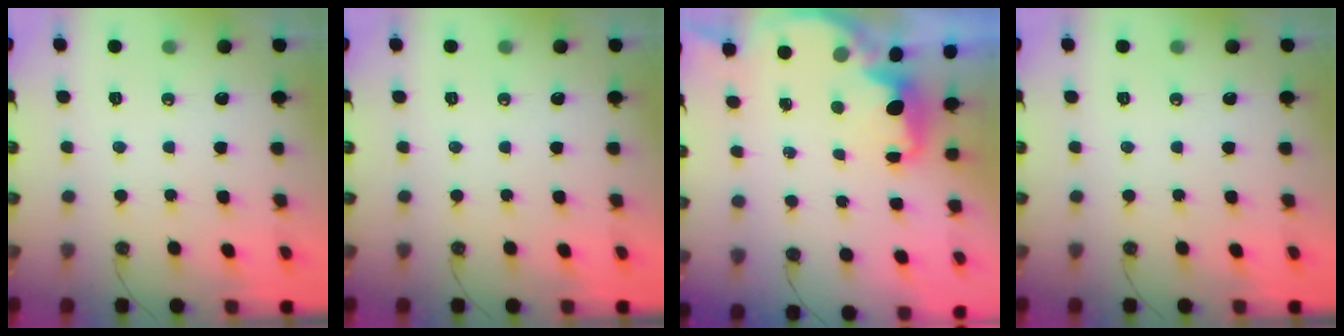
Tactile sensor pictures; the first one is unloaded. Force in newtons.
{"total": 0.0}
{"total": 2.3, "press": 2.1, "slide": 0.9}
{"total": 0.0}